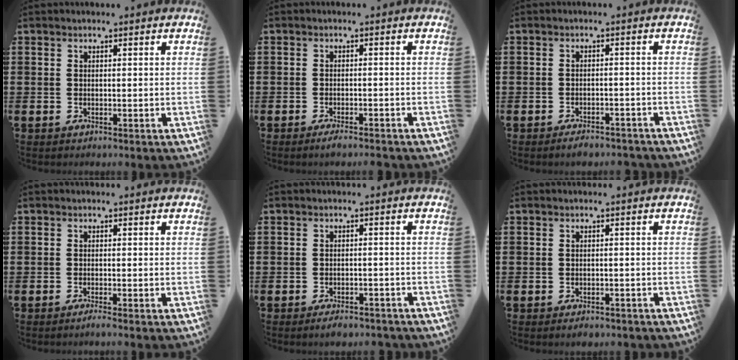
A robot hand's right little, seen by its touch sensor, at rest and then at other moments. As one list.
[{"total": 1.6, "force": [-1.3, 0.1, 0.9], "torque": [-0.015, 0.000, -0.024]}, {"total": 2.0, "force": [-1.9, 0.2, 0.7], "torque": [-0.013, 0.003, -0.038]}, {"total": 0.9, "force": [-0.7, 0.0, 0.7], "torque": [-0.010, -0.004, -0.012]}, {"total": 2.0, "force": [-1.8, 0.3, 0.7], "torque": [-0.014, 0.003, -0.036]}, {"total": 1.0, "force": [-0.9, 0.2, 0.3], "torque": [-0.008, -0.002, -0.018]}]